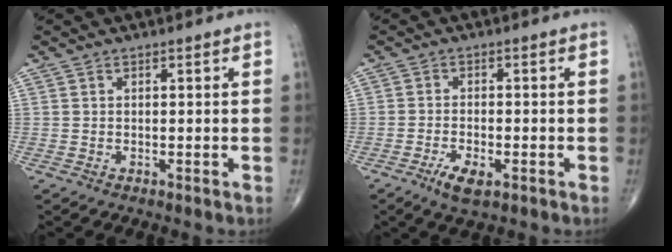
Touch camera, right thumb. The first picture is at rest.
{"total": 4.6, "force": [-2.4, 1.7, 3.6], "torque": [-0.069, 0.002, -0.040]}